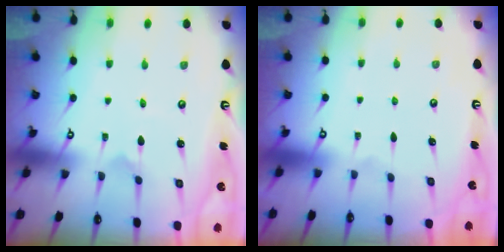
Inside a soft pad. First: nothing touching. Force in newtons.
{"total": 0.0}